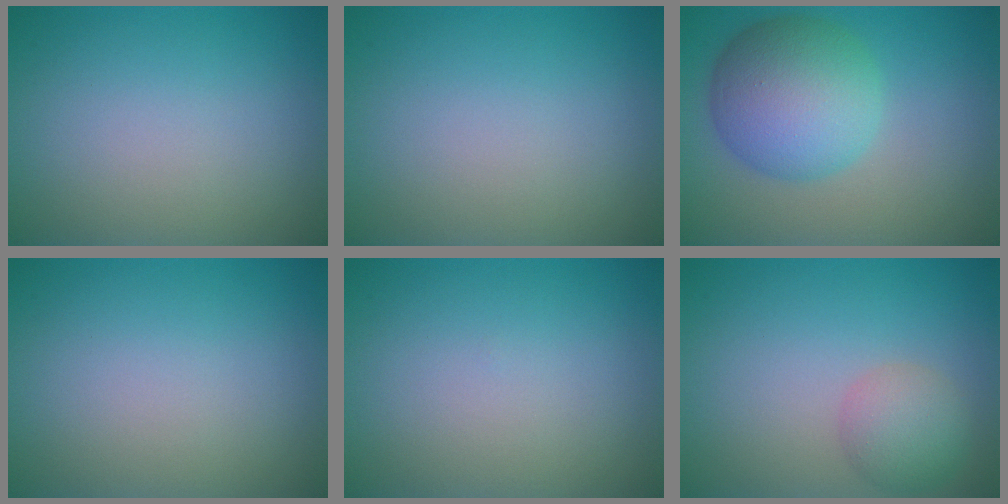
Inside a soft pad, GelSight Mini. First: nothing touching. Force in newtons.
{"total": 0.0}
{"total": 7.8, "press": 7.8, "slide": 0.2}
{"total": 0.0}
{"total": 0.0}
{"total": 3.1, "press": 3.1, "slide": 0.2}